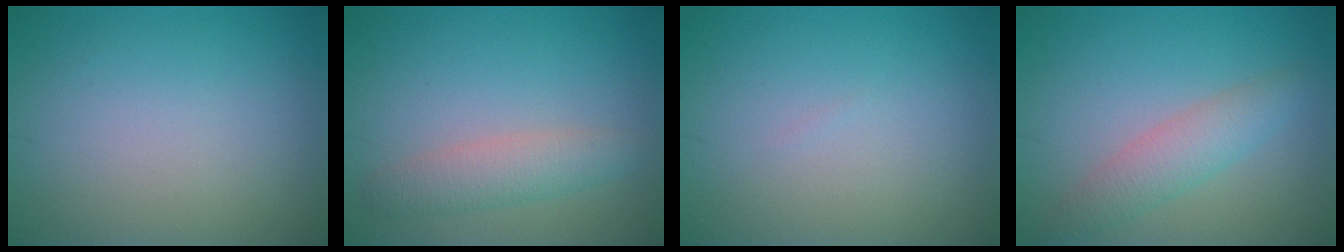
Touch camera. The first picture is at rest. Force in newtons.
{"total": 2.8, "press": 2.8, "slide": 0.1}
{"total": 0.0}
{"total": 3.0, "press": 3.0, "slide": 0.1}